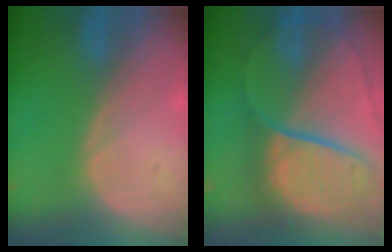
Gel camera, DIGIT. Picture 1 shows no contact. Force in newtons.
{"total": 11.2, "press": 9.3, "slide": 6.3}